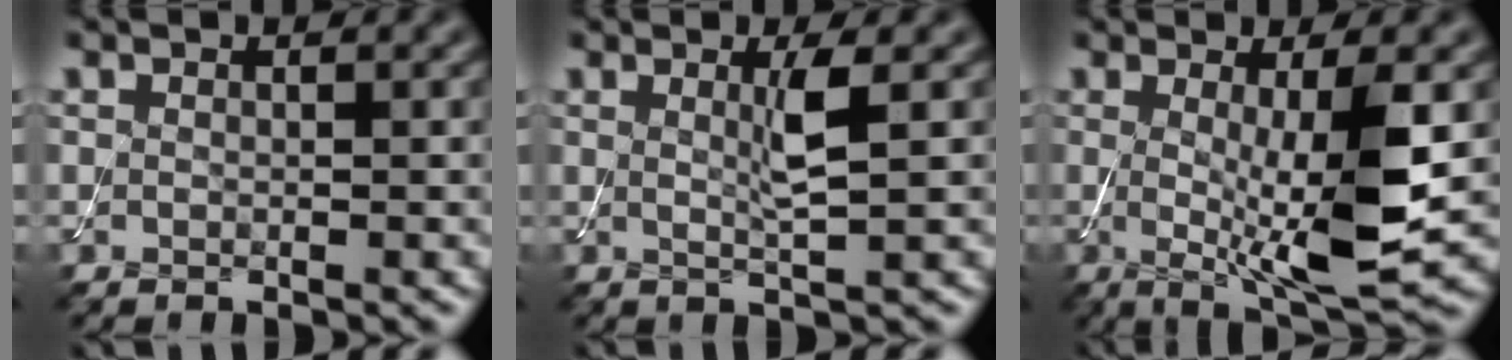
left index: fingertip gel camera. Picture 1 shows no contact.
{"total": 2.6, "force": [0.6, 0.4, 2.5], "torque": [-0.046, -0.004, 0.007]}
{"total": 7.6, "force": [-0.2, 1.4, 7.5], "torque": [-0.118, -0.019, 0.003]}